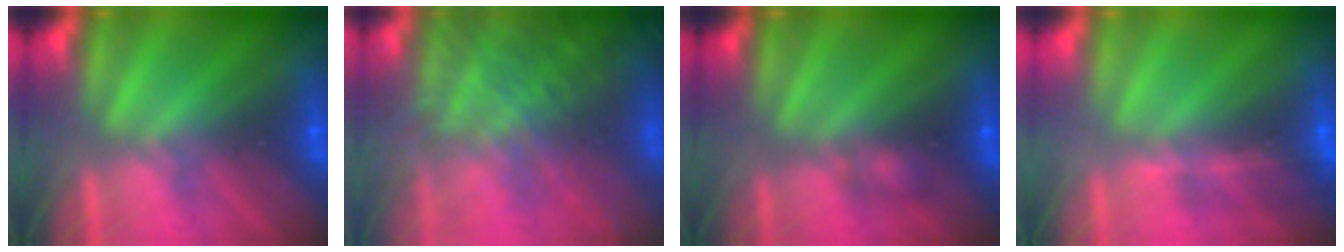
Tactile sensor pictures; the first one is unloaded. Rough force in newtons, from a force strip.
{"total": 7.9}
{"total": 2.2}
{"total": 1.3}